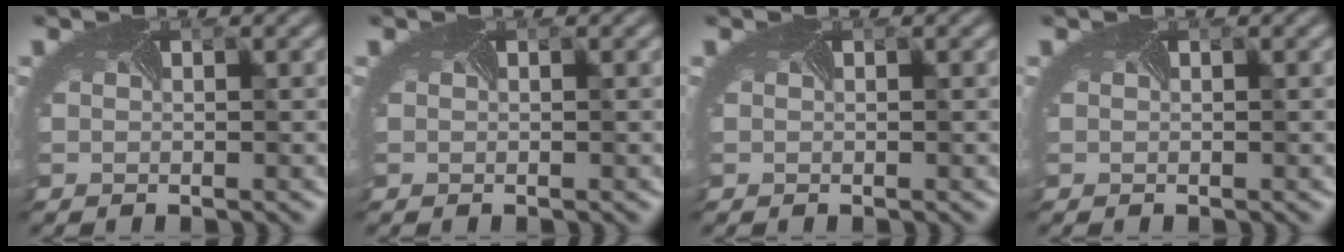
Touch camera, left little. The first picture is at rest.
{"total": 0.0}
{"total": 0.0}
{"total": 0.0}